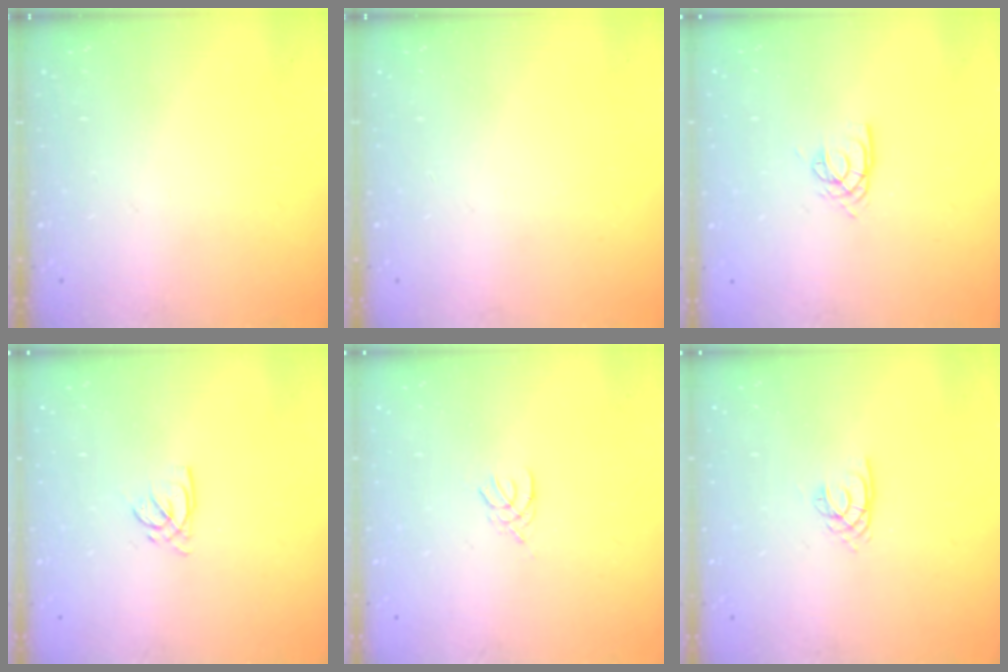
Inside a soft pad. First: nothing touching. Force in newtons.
{"total": 0.0}
{"total": 6.0, "press": 6.0, "slide": 0.5}
{"total": 2.8, "press": 2.8, "slide": 0.1}
{"total": 2.1, "press": 2.0, "slide": 0.4}
{"total": 2.1, "press": 2.1, "slide": 0.3}